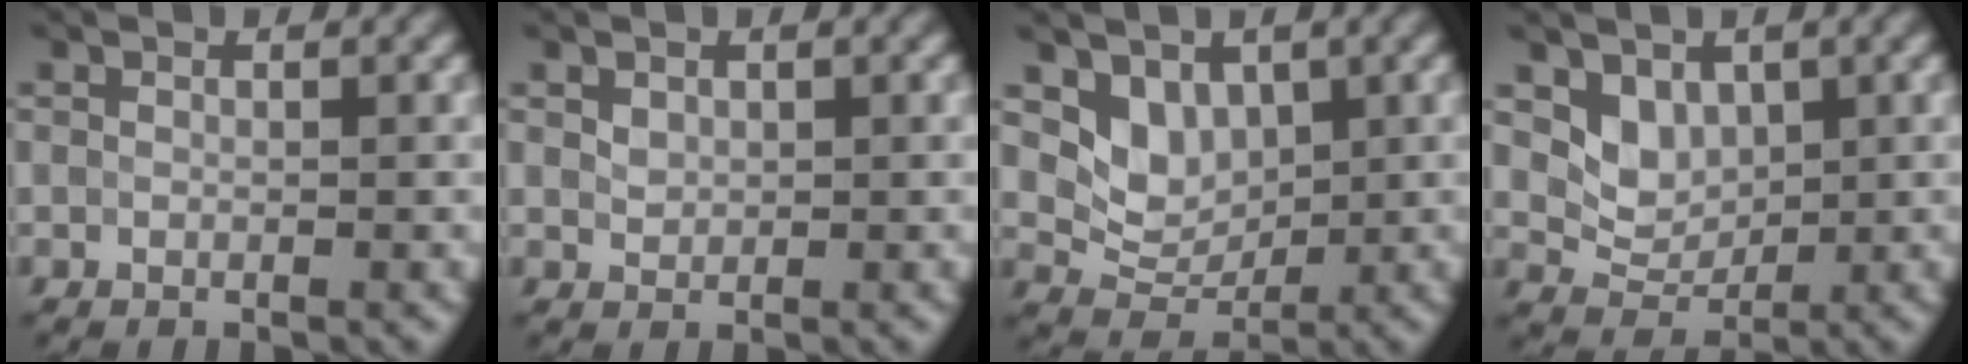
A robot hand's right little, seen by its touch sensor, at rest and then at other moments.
{"total": 1.0, "force": [0.5, 0.7, 0.4], "torque": [-0.008, -0.002, 0.014]}
{"total": 3.5, "force": [1.5, 2.7, 1.8], "torque": [-0.034, -0.011, 0.027]}
{"total": 3.0, "force": [1.3, 2.3, 1.4], "torque": [-0.027, -0.011, 0.026]}